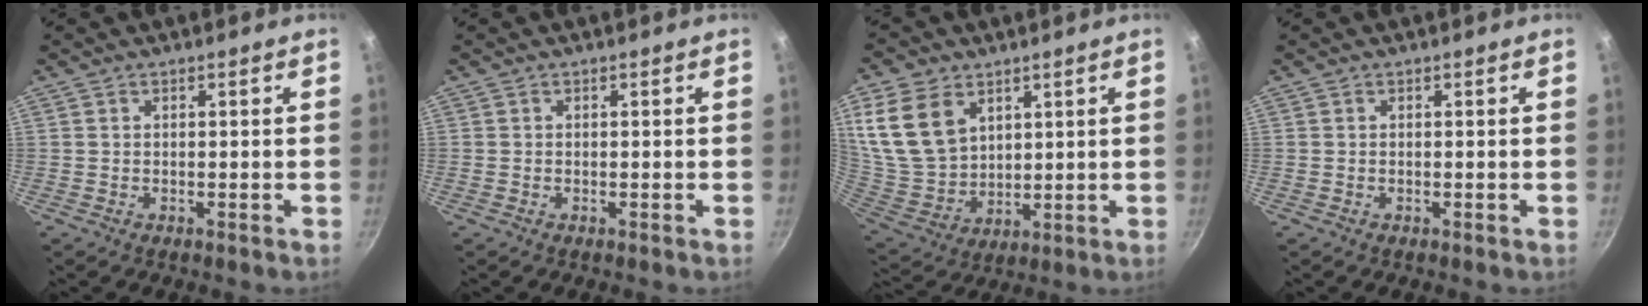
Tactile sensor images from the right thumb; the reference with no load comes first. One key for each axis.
{"total": 0.0}
{"total": 16.1, "fx": 6.9, "fy": 11.3, "fz": 9.1, "tx": -0.175, "ty": -0.030, "tz": 0.154}
{"total": 0.0}